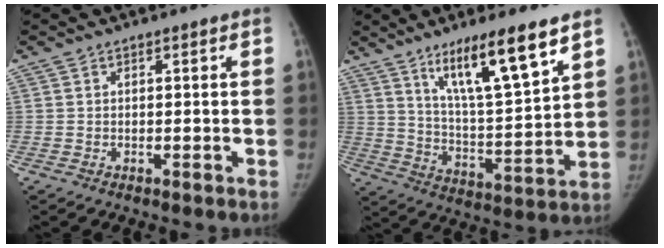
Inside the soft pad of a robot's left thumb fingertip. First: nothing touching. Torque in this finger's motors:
{"motor_torque": [0.23, 0.22, 1.48, -1.29, 0.11]}